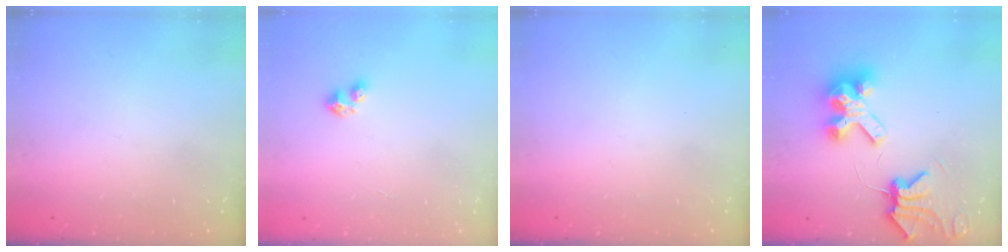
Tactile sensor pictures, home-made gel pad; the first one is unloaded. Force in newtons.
{"total": 3.0, "press": 2.9, "slide": 0.3}
{"total": 0.0}
{"total": 8.9, "press": 8.8, "slide": 1.1}